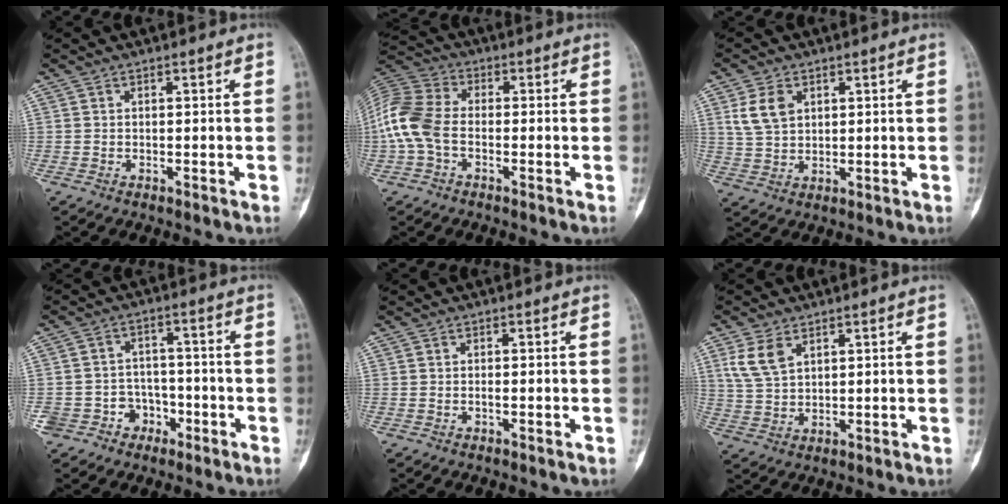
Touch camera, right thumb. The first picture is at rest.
{"total": 10.8, "force": [-1.7, 7.0, 8.1], "torque": [-0.178, 0.027, -0.048]}
{"total": 6.2, "force": [2.4, 4.2, 3.9], "torque": [-0.066, -0.002, 0.053]}
{"total": 7.0, "force": [-3.4, 6.1, 0.8], "torque": [0.037, 0.038, -0.047]}
{"total": 0.6, "force": [-0.2, 0.2, 0.5], "torque": [-0.008, -0.001, -0.004]}
{"total": 6.3, "force": [3.0, 3.7, 4.1], "torque": [-0.078, -0.006, 0.070]}